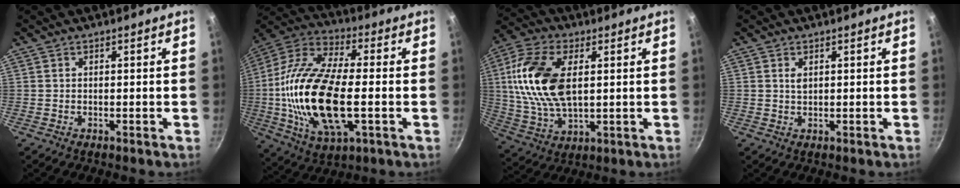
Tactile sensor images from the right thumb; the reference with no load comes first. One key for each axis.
{"total": 23.4, "fx": -2.2, "fy": 10.0, "fz": 21.0, "tx": -0.417, "ty": 0.015, "tz": -0.053}
{"total": 17.5, "fx": 3.2, "fy": 9.6, "fz": 14.2, "tx": -0.274, "ty": 0.000, "tz": 0.058}
{"total": 1.4, "fx": 0.5, "fy": 0.8, "fz": 1.0, "tx": -0.017, "ty": -0.002, "tz": 0.009}